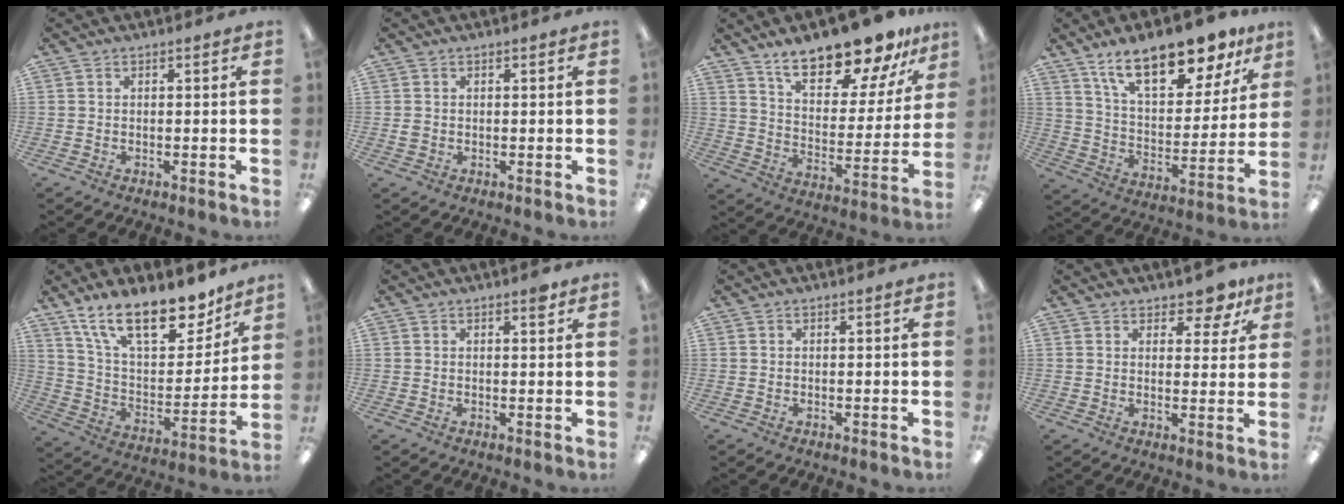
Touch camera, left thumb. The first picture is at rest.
{"total": 1.3, "force": [0.0, 1.2, 0.5], "torque": [-0.002, 0.001, -0.003]}
{"total": 18.6, "force": [15.6, 5.5, 8.4], "torque": [-0.136, -0.107, 0.270]}
{"total": 20.2, "force": [14.3, 8.1, 11.6], "torque": [-0.181, -0.080, 0.243]}
{"total": 20.8, "force": [15.1, 8.5, 11.4], "torque": [-0.194, -0.091, 0.267]}
{"total": 2.0, "force": [1.4, 0.6, 1.3], "torque": [-0.004, -0.007, 0.018]}
{"total": 0.0}
{"total": 6.0, "force": [4.6, 2.8, 2.6], "torque": [-0.023, -0.027, 0.077]}